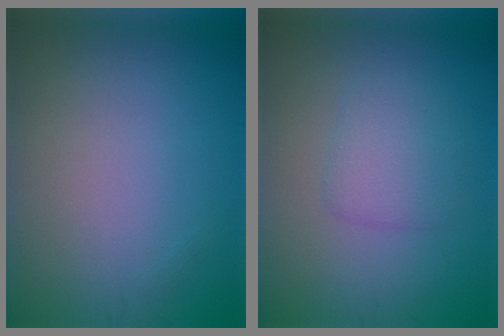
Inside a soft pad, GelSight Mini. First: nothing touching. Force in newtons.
{"total": 2.3, "press": 2.3, "slide": 0.1}